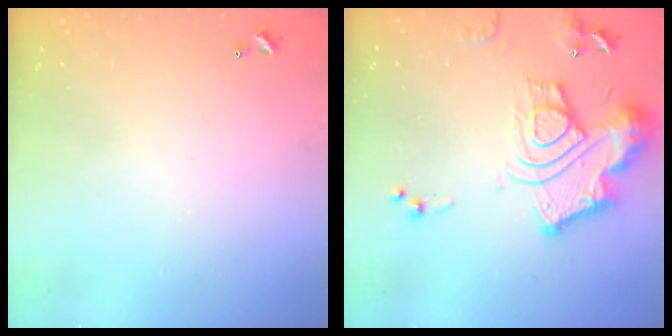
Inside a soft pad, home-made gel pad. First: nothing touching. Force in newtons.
{"total": 19.6, "press": 19.5, "slide": 2.1}